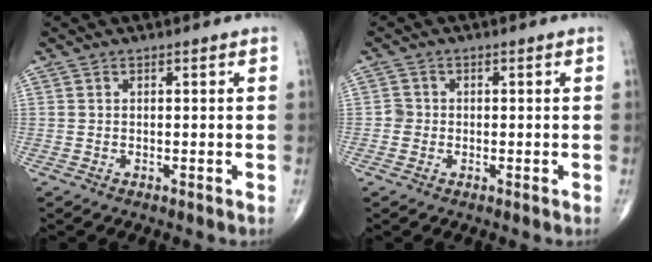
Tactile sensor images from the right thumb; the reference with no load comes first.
{"total": 1.7, "force": [-0.4, 1.6, 0.3], "torque": [0.007, 0.007, -0.011]}